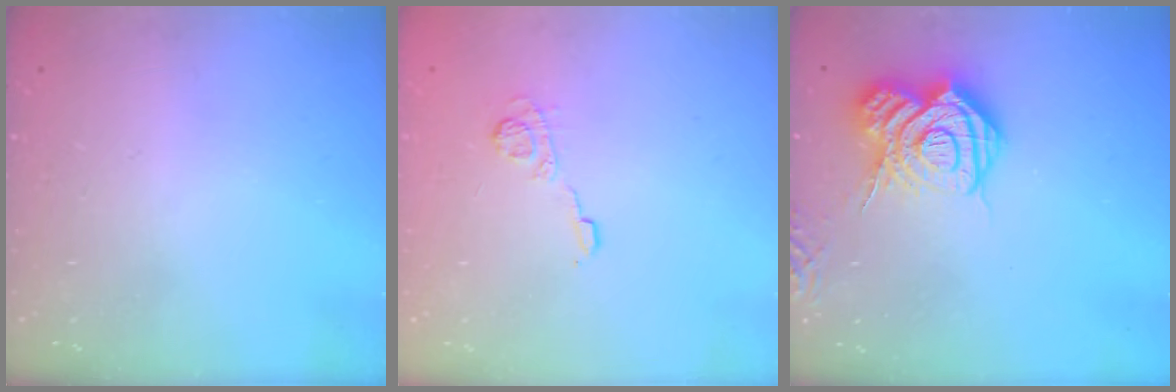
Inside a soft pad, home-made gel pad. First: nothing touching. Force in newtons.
{"total": 4.9, "press": 4.8, "slide": 0.7}
{"total": 16.2, "press": 16.1, "slide": 1.9}